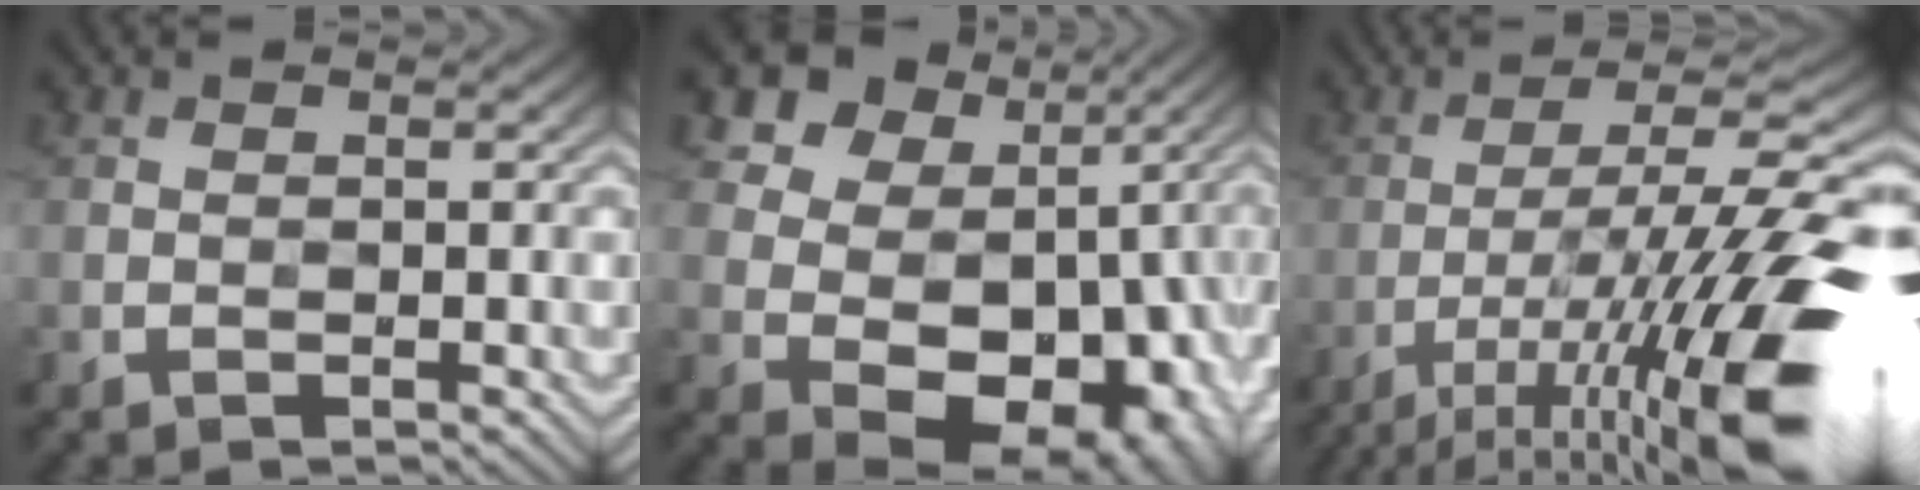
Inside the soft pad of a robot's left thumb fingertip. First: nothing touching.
{"total": 14.9, "force": [3.4, 12.1, 8.1], "torque": [-0.122, 0.014, 0.074]}
{"total": 16.0, "force": [-8.3, 2.3, 13.4], "torque": [-0.207, 0.010, -0.143]}